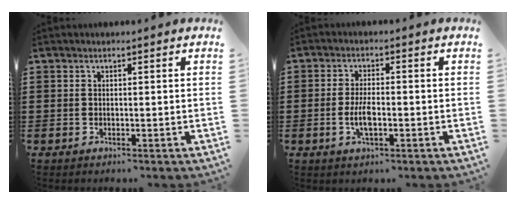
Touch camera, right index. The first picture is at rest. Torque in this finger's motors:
{"motor_torque": [1.10, 1.04, 0.52, 0.10]}